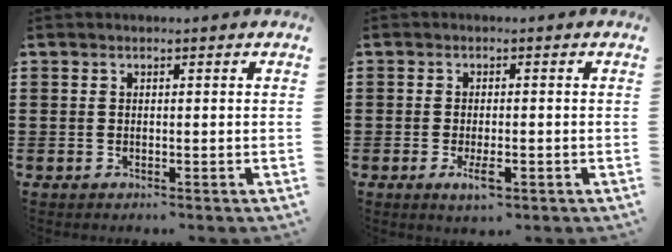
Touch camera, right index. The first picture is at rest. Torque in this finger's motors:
{"motor_torque": [1.08, 1.06, 0.15, 0.08]}